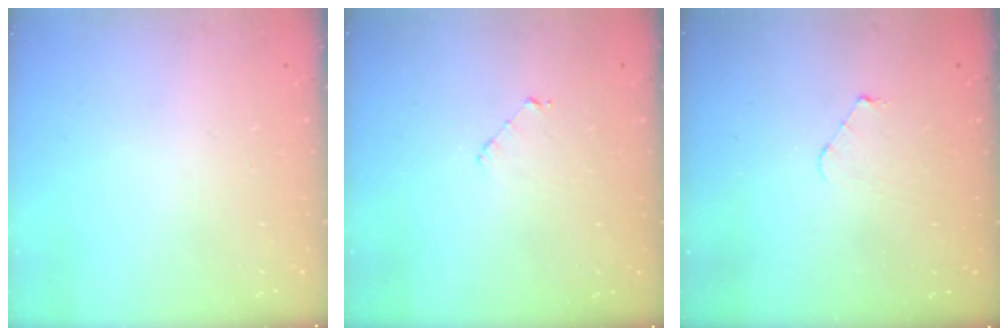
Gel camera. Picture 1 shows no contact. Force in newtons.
{"total": 3.5, "press": 3.5, "slide": 0.2}
{"total": 3.8, "press": 3.8, "slide": 0.4}